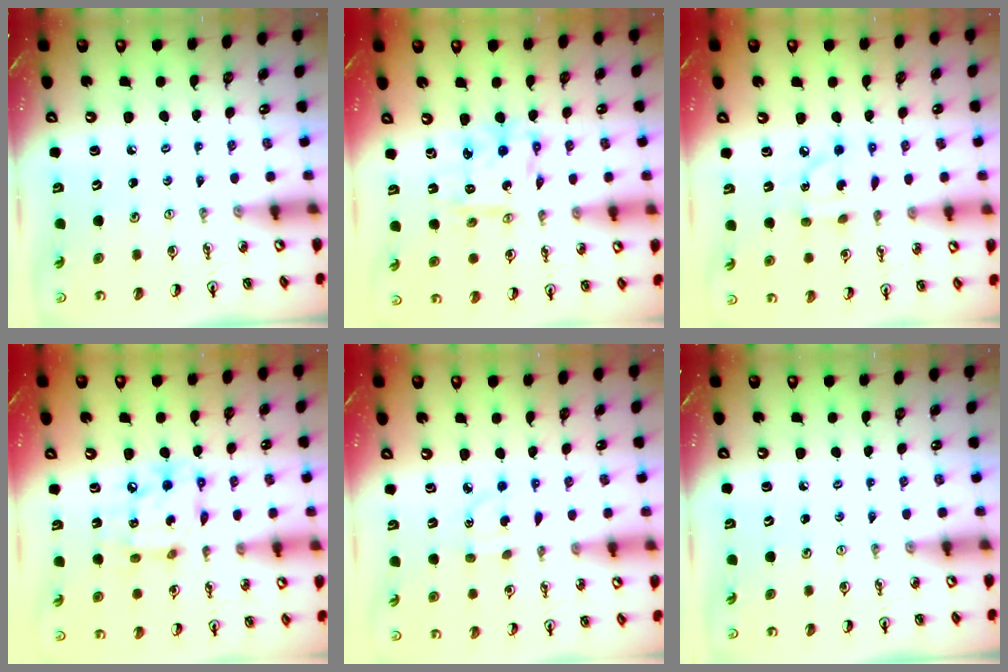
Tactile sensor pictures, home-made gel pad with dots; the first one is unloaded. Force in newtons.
{"total": 8.1, "press": 8.1, "slide": 0.8}
{"total": 6.7, "press": 6.7, "slide": 0.1}
{"total": 12.1, "press": 12.1, "slide": 1.1}
{"total": 3.1, "press": 3.0, "slide": 0.8}
{"total": 0.0}